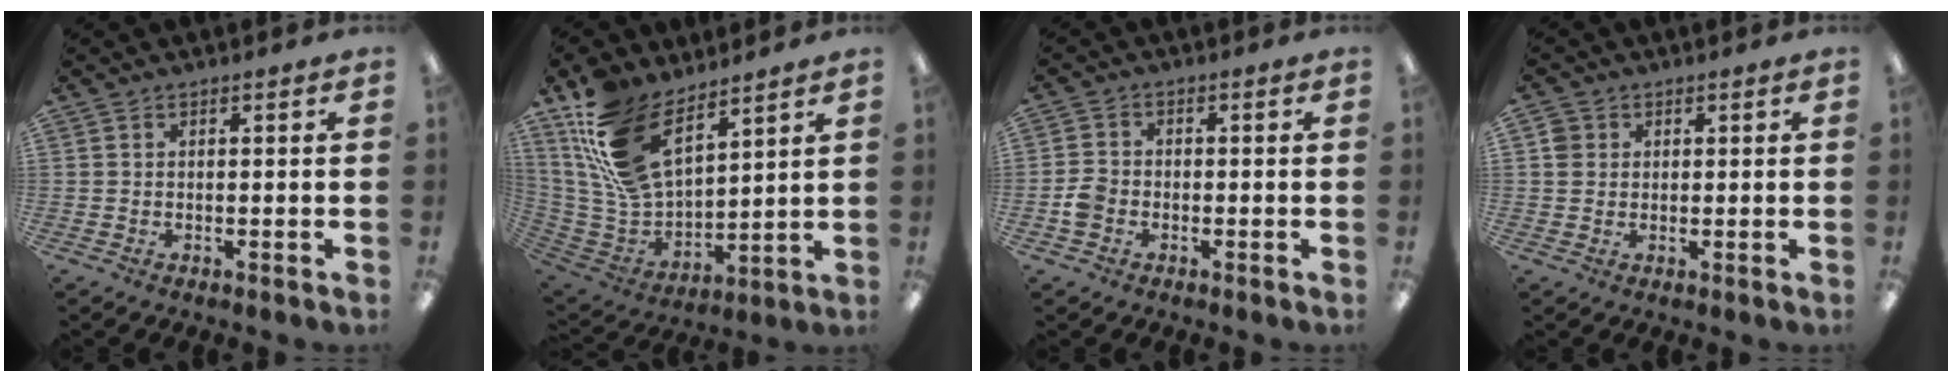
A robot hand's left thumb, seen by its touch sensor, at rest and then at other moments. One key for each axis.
{"total": 19.7, "fx": 11.8, "fy": 10.2, "fz": 12.0, "tx": -0.275, "ty": -0.055, "tz": 0.220}
{"total": 3.8, "fx": -1.5, "fy": 2.9, "fz": 1.8, "tx": -0.029, "ty": 0.010, "tz": -0.026}
{"total": 3.0, "fx": 0.9, "fy": 2.8, "fz": 0.5, "tx": 0.000, "ty": 0.000, "tz": 0.013}